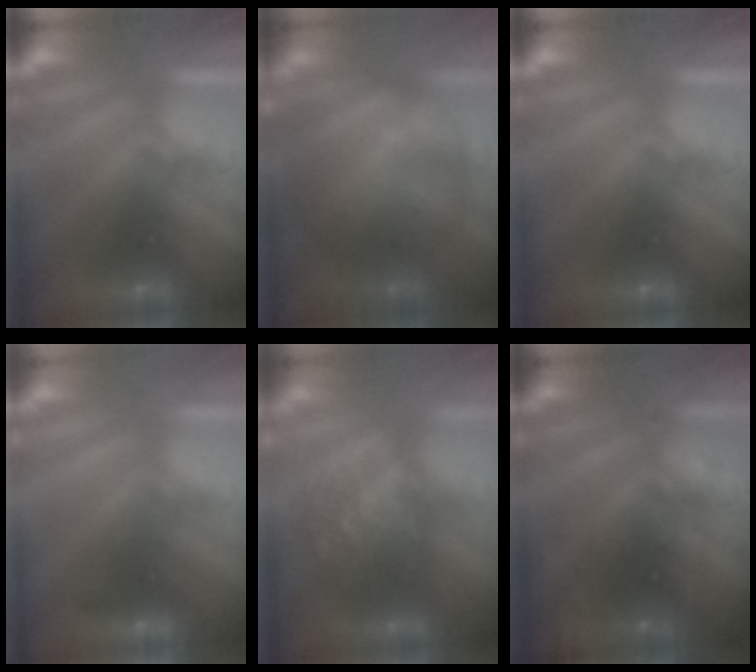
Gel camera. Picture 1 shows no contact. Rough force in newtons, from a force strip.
{"total": 8.5}
{"total": 0.0}
{"total": 2.4}
{"total": 7.6}
{"total": 9.0}